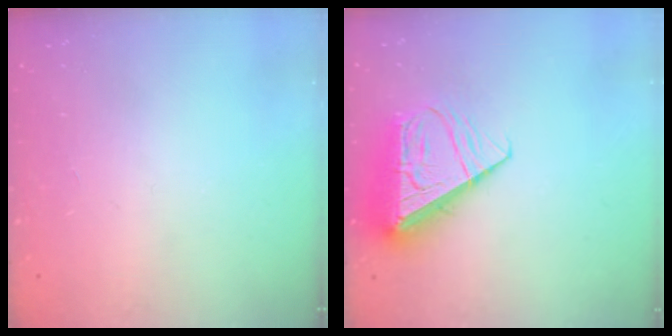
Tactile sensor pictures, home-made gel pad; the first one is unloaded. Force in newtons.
{"total": 11.3, "press": 11.2, "slide": 1.5}